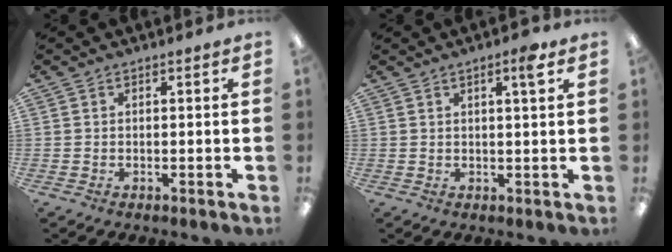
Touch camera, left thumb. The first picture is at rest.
{"total": 3.7, "force": [2.2, 0.4, 2.9], "torque": [-0.048, -0.005, 0.032]}